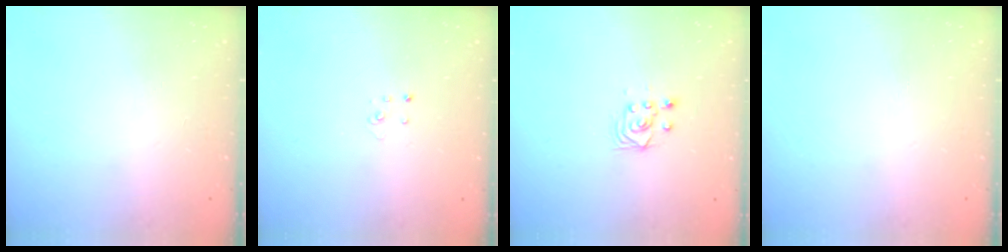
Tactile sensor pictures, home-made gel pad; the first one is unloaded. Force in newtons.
{"total": 1.9, "press": 1.9, "slide": 0.2}
{"total": 3.6, "press": 3.3, "slide": 1.5}
{"total": 0.0}